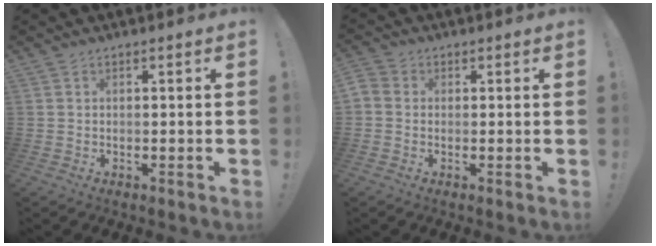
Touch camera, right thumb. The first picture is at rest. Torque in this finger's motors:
{"motor_torque": [1.00, 1.33, 0.10, 0.16, 0.06]}